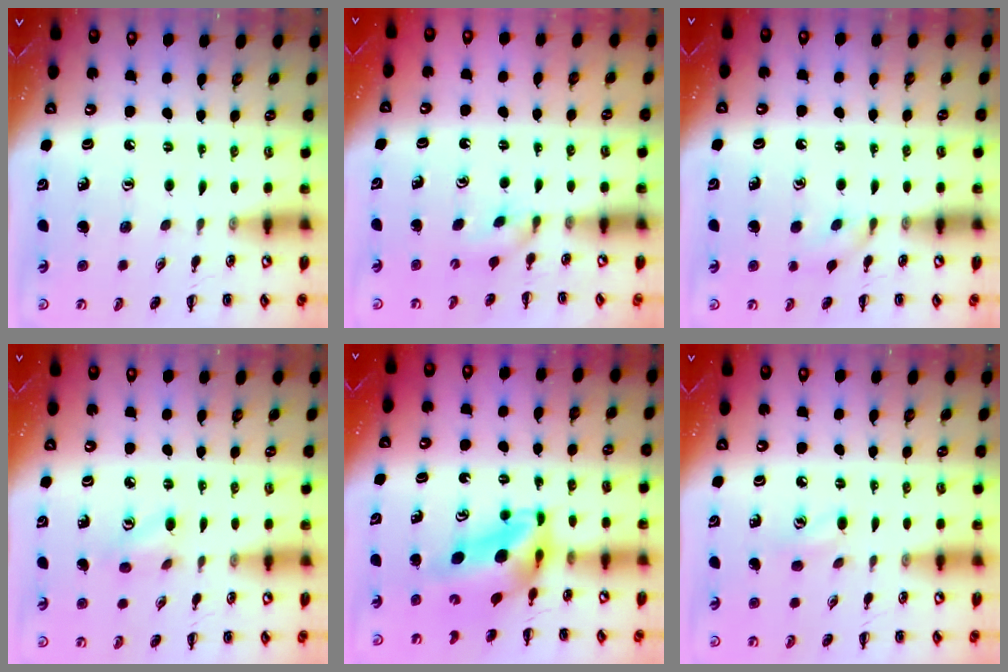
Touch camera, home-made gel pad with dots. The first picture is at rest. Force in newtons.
{"total": 2.3, "press": 2.1, "slide": 0.9}
{"total": 4.4, "press": 4.1, "slide": 1.7}
{"total": 4.3, "press": 4.1, "slide": 1.2}
{"total": 5.1, "press": 4.9, "slide": 1.2}
{"total": 2.4, "press": 2.3, "slide": 0.8}